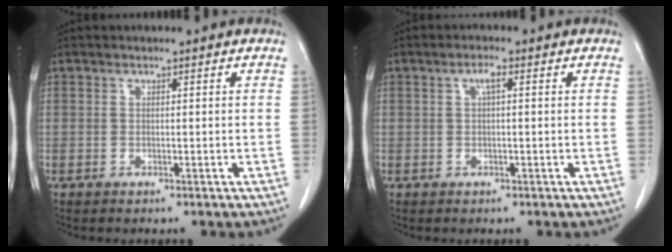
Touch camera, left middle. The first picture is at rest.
{"total": 1.6, "force": [0.4, 0.3, 1.5], "torque": [-0.027, 0.004, 0.006]}